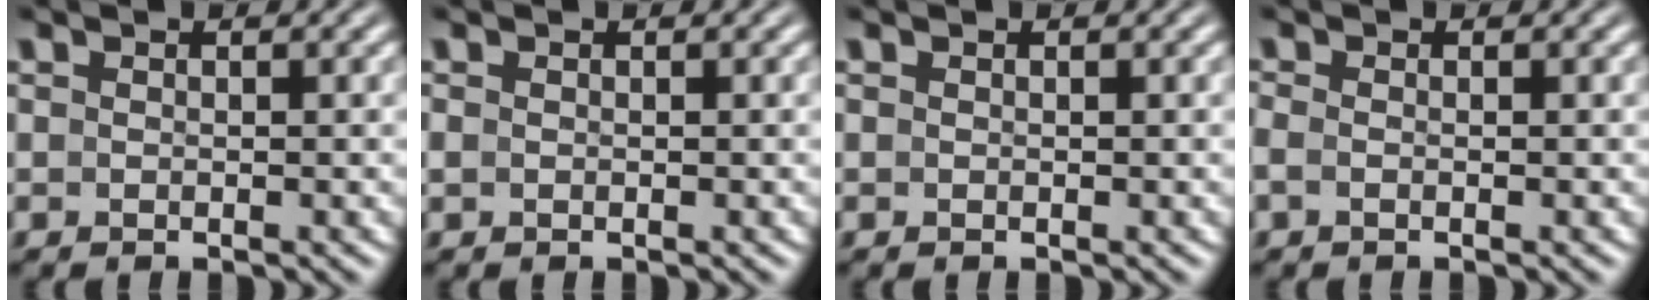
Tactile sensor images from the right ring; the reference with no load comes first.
{"total": 0.7, "force": [-0.3, 0.5, 0.3], "torque": [-0.012, -0.007, 0.000]}
{"total": 0.0}
{"total": 1.3, "force": [-0.6, 0.8, 0.8], "torque": [-0.033, -0.009, -0.008]}